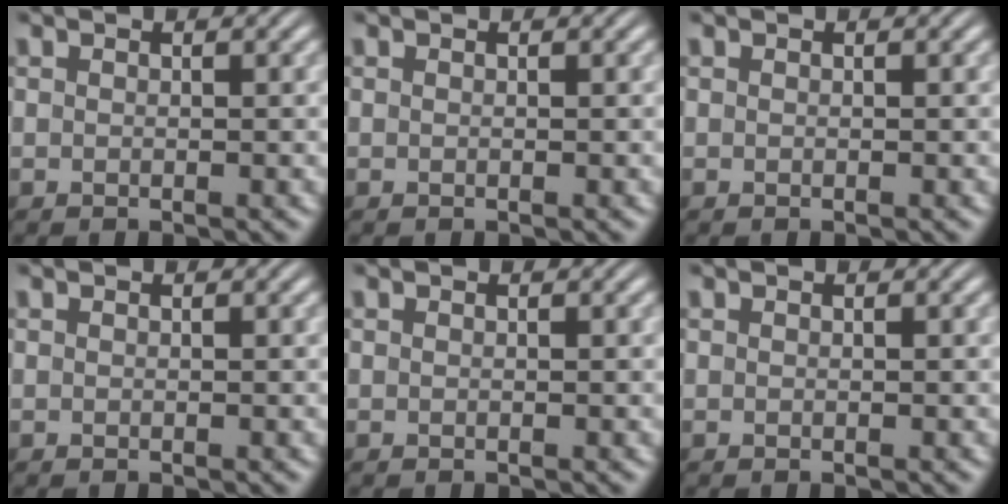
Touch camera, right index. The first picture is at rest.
{"total": 0.0}
{"total": 0.0}
{"total": 0.0}
{"total": 0.0}
{"total": 0.0}